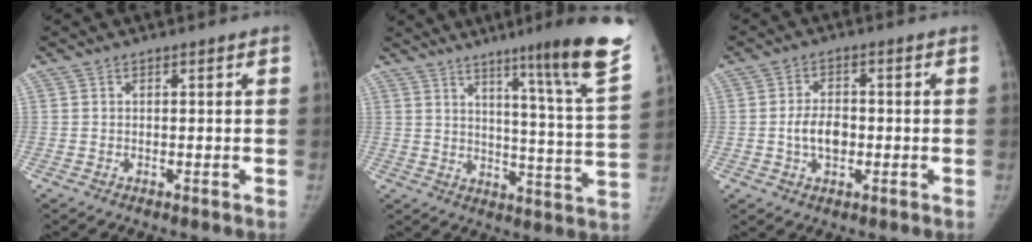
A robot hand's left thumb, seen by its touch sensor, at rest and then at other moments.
{"total": 20.5, "force": [13.1, 0.4, 15.8], "torque": [-0.195, -0.085, 0.175]}
{"total": 5.7, "force": [-0.8, 3.8, 4.1], "torque": [-0.064, 0.010, -0.017]}